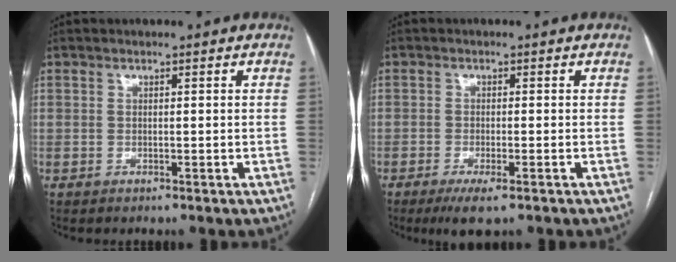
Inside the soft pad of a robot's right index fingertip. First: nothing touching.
{"total": 4.3, "force": [-2.6, 0.7, 3.3], "torque": [-0.058, -0.011, -0.041]}